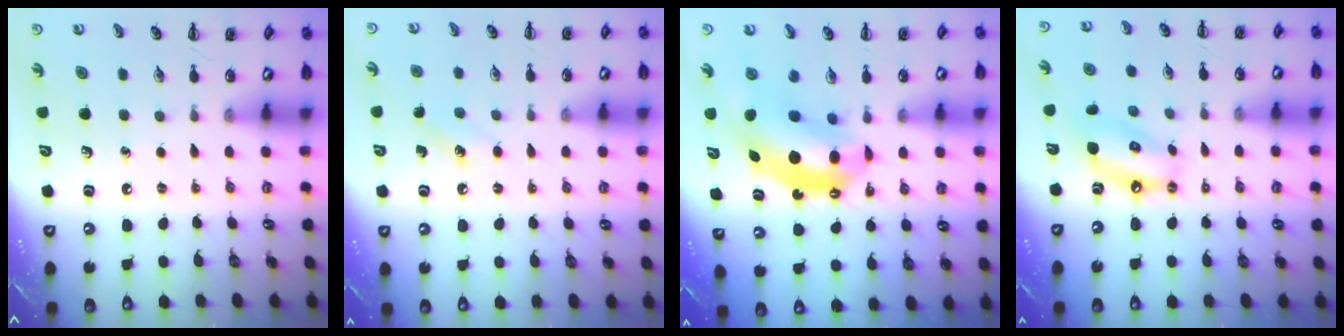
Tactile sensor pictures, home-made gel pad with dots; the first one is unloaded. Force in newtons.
{"total": 5.7, "press": 5.5, "slide": 1.6}
{"total": 11.0, "press": 10.6, "slide": 2.9}
{"total": 11.7, "press": 11.3, "slide": 3.1}